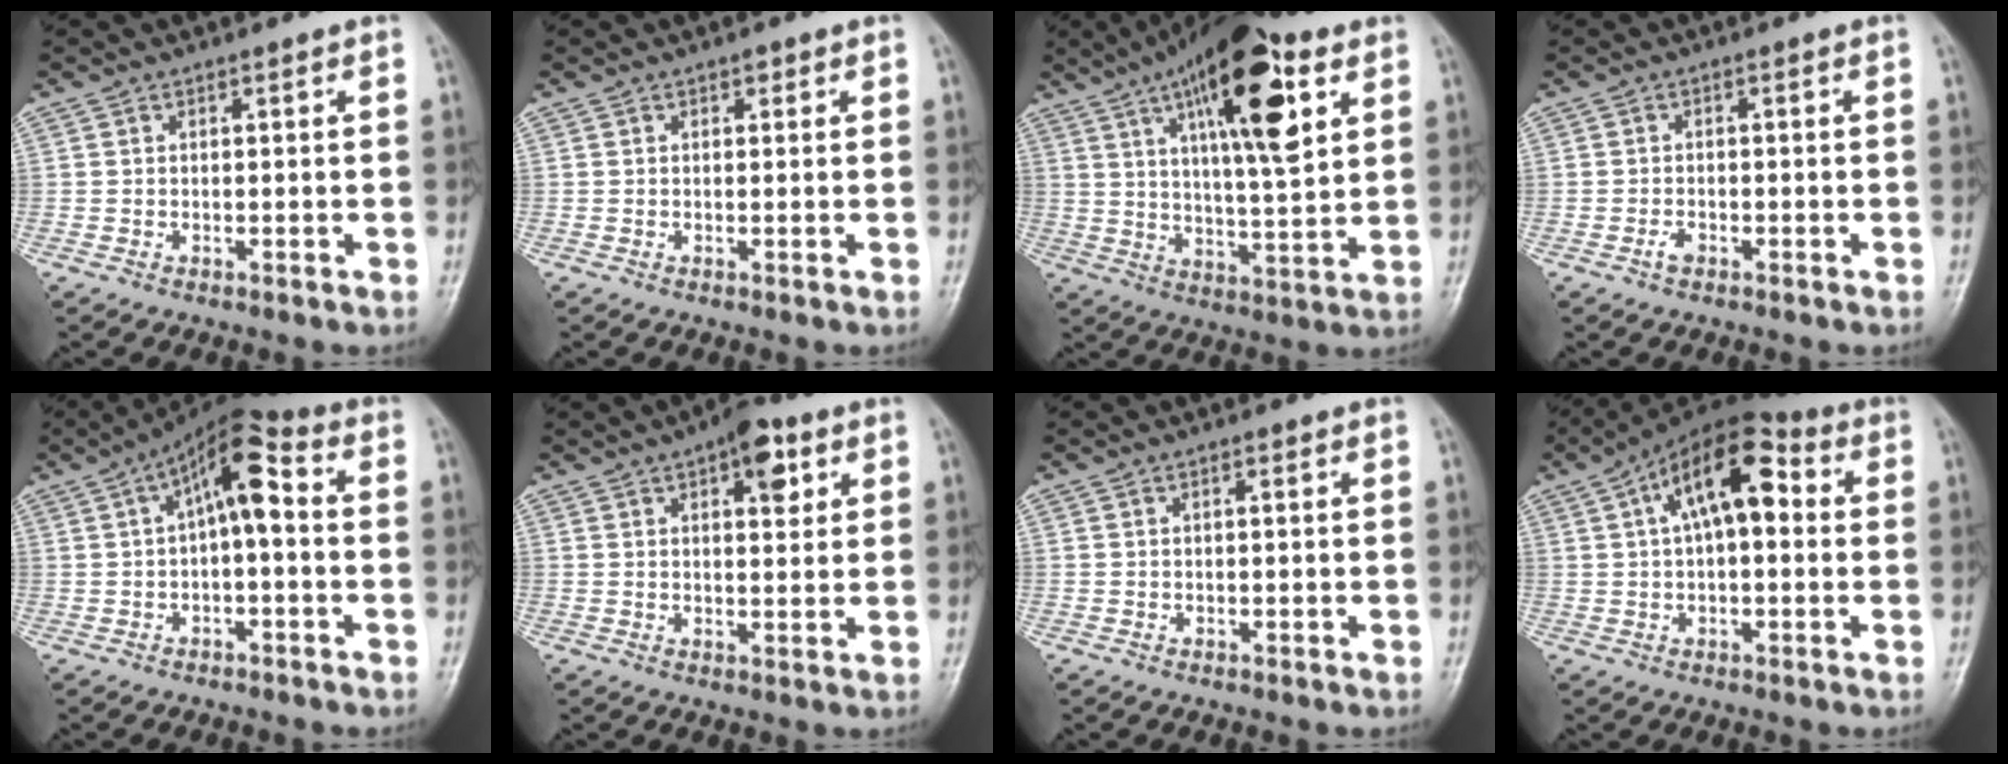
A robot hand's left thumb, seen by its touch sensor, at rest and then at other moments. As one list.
[{"total": 0.9, "force": [0.5, 0.6, 0.5], "torque": [0.000, 0.000, 0.004]}, {"total": 19.9, "force": [8.5, 6.3, 16.9], "torque": [-0.243, -0.022, 0.132]}, {"total": 1.6, "force": [-1.0, 0.8, 0.9], "torque": [-0.018, 0.006, -0.020]}, {"total": 11.2, "force": [3.3, 3.8, 10.0], "torque": [-0.158, 0.013, 0.045]}, {"total": 7.6, "force": [3.5, 3.5, 5.8], "torque": [-0.054, -0.008, 0.041]}, {"total": 0.8, "force": [0.2, 0.3, 0.7], "torque": [-0.013, 0.002, 0.001]}, {"total": 14.0, "force": [3.6, 6.8, 11.7], "torque": [-0.175, 0.032, 0.047]}]